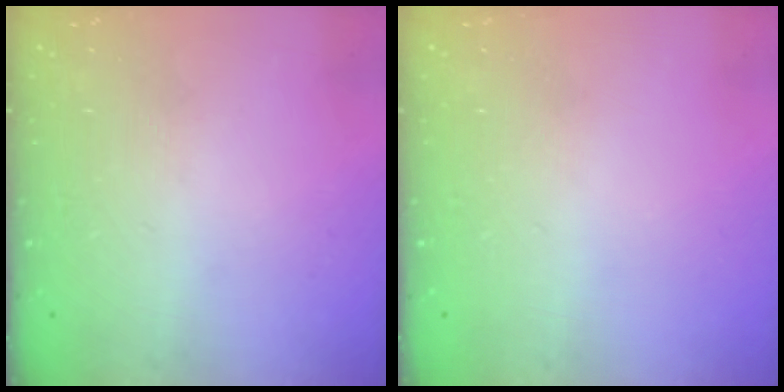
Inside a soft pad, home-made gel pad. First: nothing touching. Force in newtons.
{"total": 0.0}